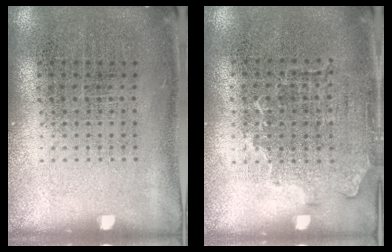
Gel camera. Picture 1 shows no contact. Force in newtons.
{"total": 1.4, "press": 1.1, "slide": 0.8}